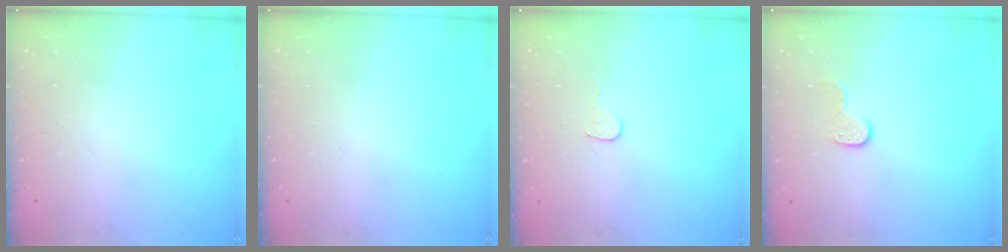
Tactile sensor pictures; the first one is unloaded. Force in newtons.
{"total": 0.0}
{"total": 4.1, "press": 4.1, "slide": 0.3}
{"total": 5.9, "press": 5.9, "slide": 0.5}